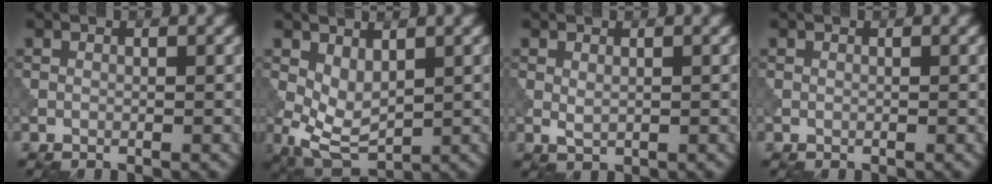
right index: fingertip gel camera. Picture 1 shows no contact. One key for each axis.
{"total": 4.0, "fx": 0.6, "fy": 2.2, "fz": 3.2, "tx": -0.072, "ty": -0.009, "tz": 0.016}
{"total": 1.1, "fx": 0.2, "fy": 0.6, "fz": 0.9, "tx": -0.022, "ty": -0.003, "tz": 0.008}
{"total": 0.0}